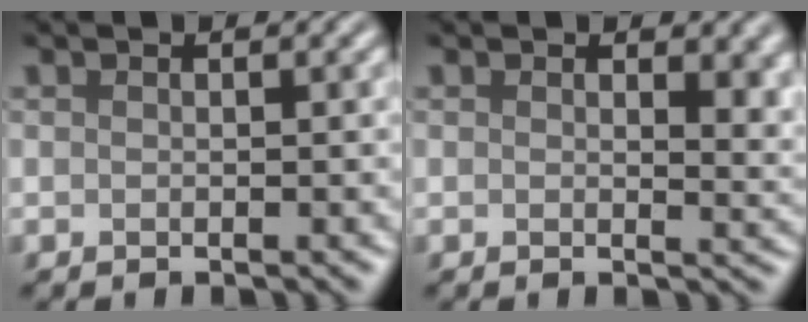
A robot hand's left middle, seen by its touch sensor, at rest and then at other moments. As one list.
[{"total": 3.1, "force": [1.2, 1.5, 2.4], "torque": [-0.024, -0.006, 0.018]}]